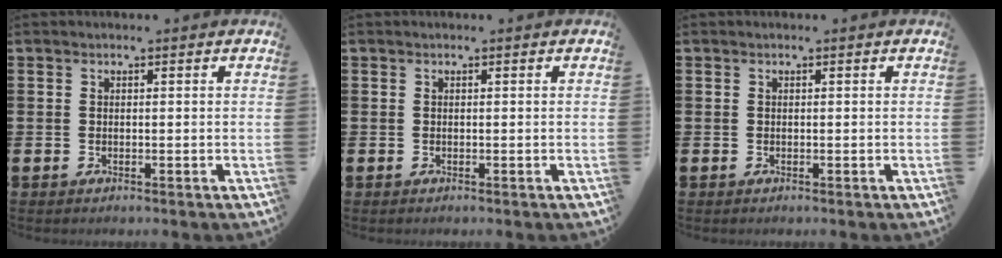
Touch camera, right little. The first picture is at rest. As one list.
[{"total": 0.0}, {"total": 0.0}]